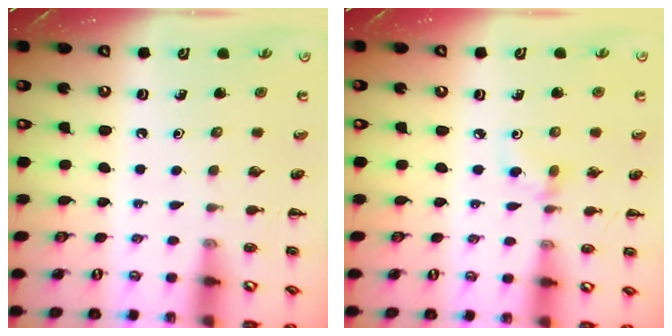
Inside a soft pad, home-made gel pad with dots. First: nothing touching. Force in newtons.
{"total": 4.0, "press": 3.7, "slide": 1.4}